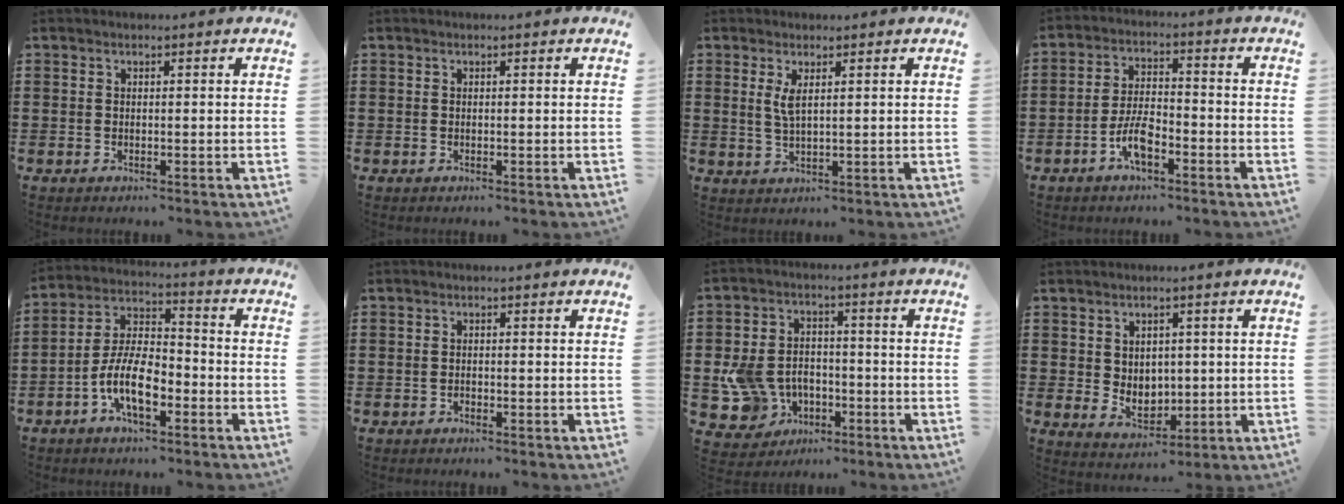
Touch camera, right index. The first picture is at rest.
{"total": 0.0}
{"total": 2.7, "force": [1.0, 0.7, 2.4], "torque": [-0.052, 0.002, 0.017]}
{"total": 5.9, "force": [-3.0, 2.4, 4.5], "torque": [-0.109, 0.002, -0.064]}
{"total": 9.4, "force": [-4.0, 4.2, 7.4], "torque": [-0.171, -0.001, -0.080]}
{"total": 0.6, "force": [-0.4, 0.3, 0.2], "torque": [-0.004, 0.001, -0.010]}
{"total": 7.9, "force": [-2.1, 6.7, 3.5], "torque": [-0.108, 0.016, -0.039]}
{"total": 4.0, "force": [1.4, 3.4, 1.6], "torque": [-0.028, 0.000, 0.023]}